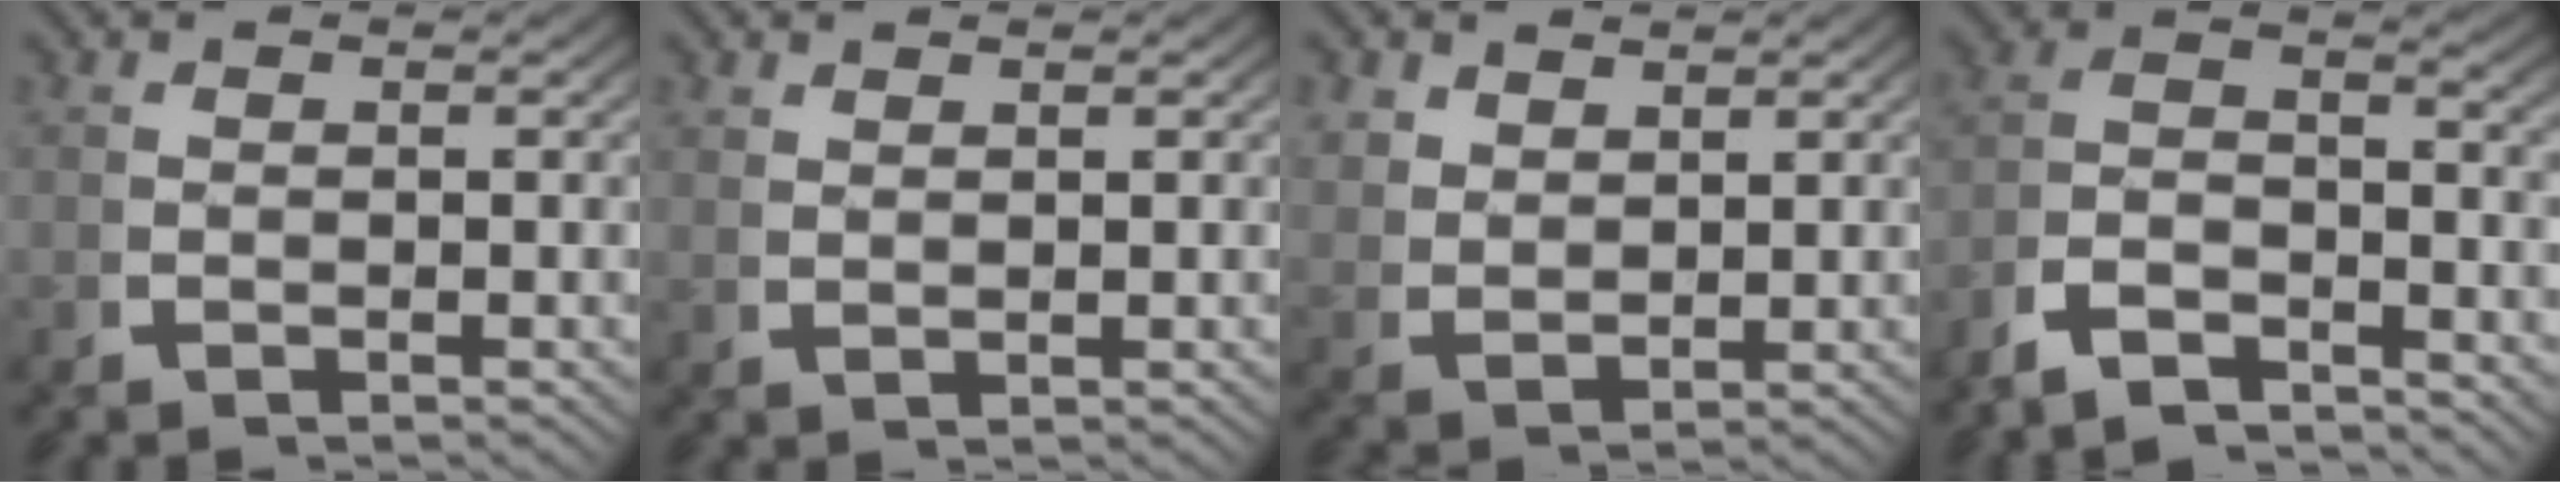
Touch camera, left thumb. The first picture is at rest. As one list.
[{"total": 1.4, "force": [1.2, -0.3, 0.4], "torque": [-0.009, 0.002, 0.030]}, {"total": 2.8, "force": [2.0, 1.5, 1.3], "torque": [-0.033, -0.010, 0.054]}, {"total": 5.6, "force": [-3.1, 3.0, 3.5], "torque": [-0.059, -0.018, -0.058]}]